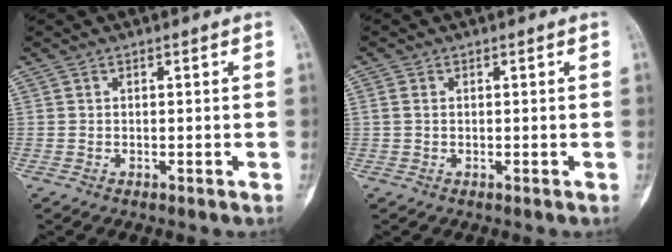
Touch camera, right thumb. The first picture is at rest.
{"total": 1.3, "force": [0.2, 0.9, 1.0], "torque": [-0.024, 0.001, 0.004]}